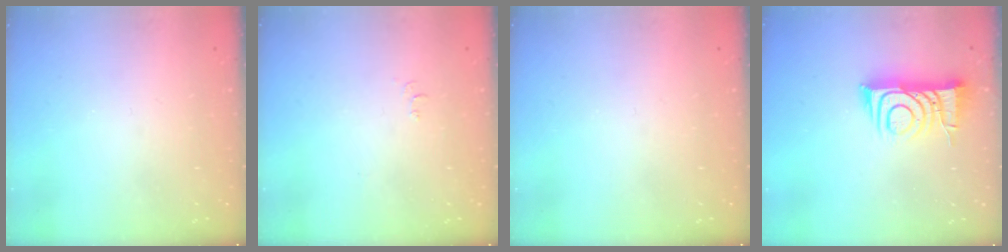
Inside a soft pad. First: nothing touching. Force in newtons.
{"total": 4.8, "press": 4.8, "slide": 0.7}
{"total": 0.0}
{"total": 9.8, "press": 9.7, "slide": 1.0}